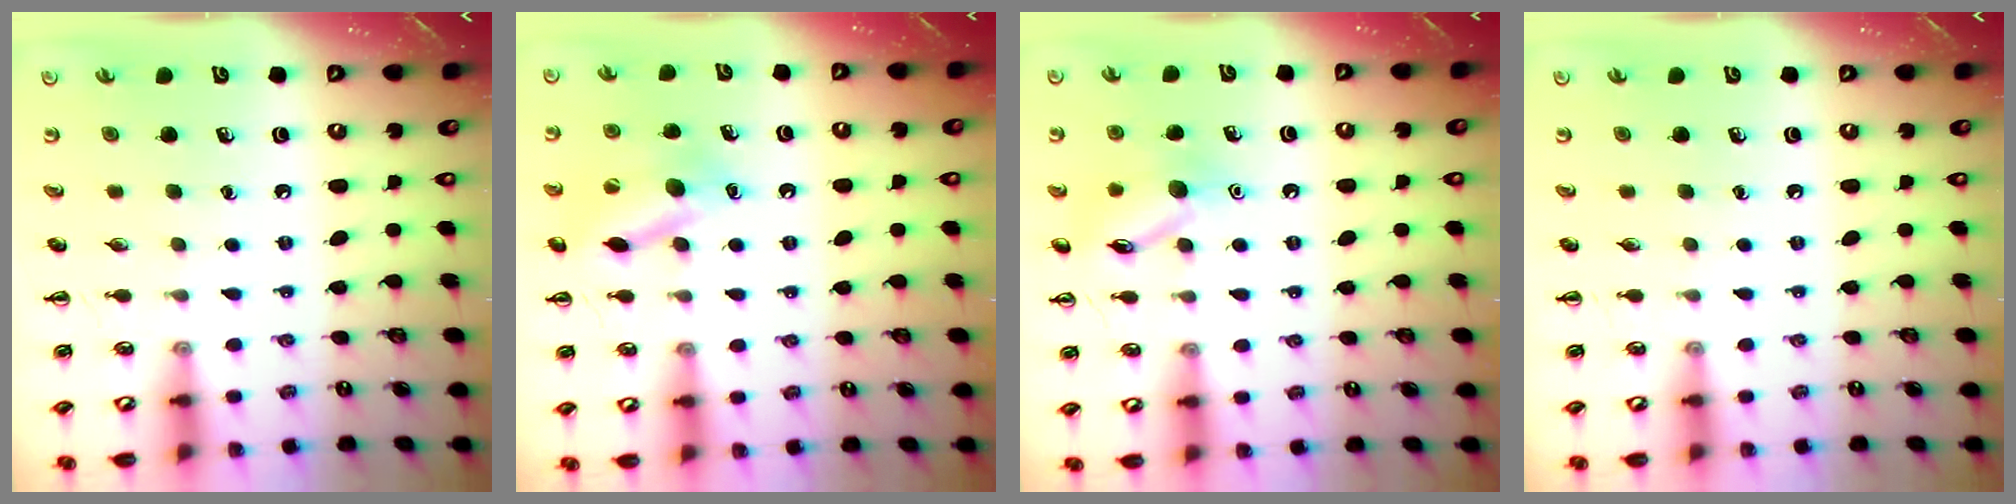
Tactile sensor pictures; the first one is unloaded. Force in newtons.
{"total": 13.2, "press": 13.0, "slide": 2.3}
{"total": 11.2, "press": 11.2, "slide": 0.5}
{"total": 0.0}